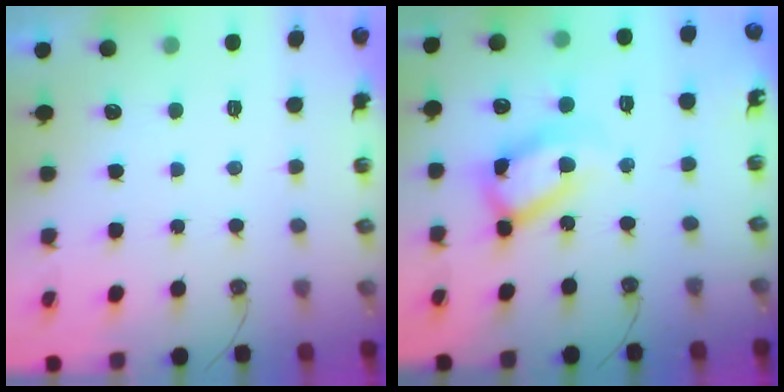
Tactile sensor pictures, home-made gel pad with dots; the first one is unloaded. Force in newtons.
{"total": 18.5, "press": 18.4, "slide": 1.6}